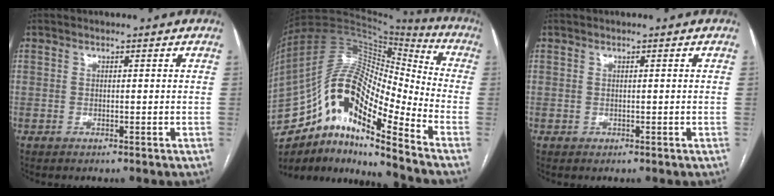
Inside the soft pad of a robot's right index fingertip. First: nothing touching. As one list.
[{"total": 20.8, "force": [-12.2, 5.4, 15.9], "torque": [-0.300, 0.037, -0.209]}, {"total": 0.0}]